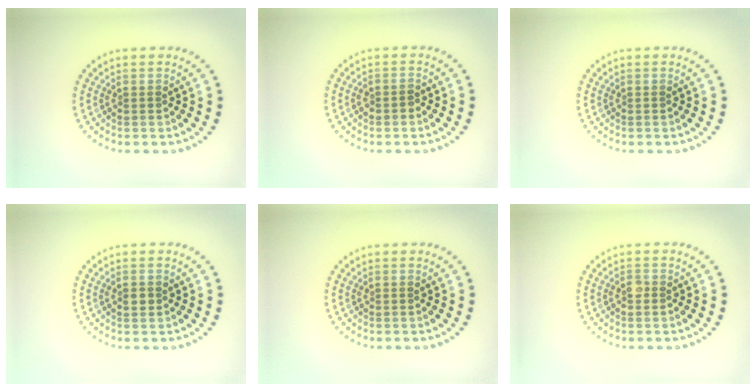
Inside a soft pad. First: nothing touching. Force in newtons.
{"total": 0.9, "press": 0.8, "slide": 0.4}
{"total": 0.0}
{"total": 1.2, "press": 1.1, "slide": 0.3}
{"total": 0.0}
{"total": 0.8, "press": 0.7, "slide": 0.3}